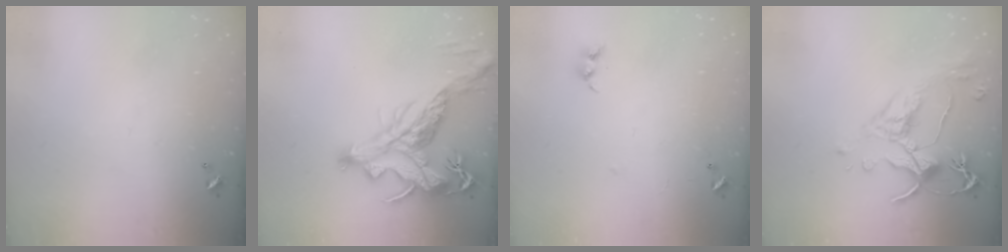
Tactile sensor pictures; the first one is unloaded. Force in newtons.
{"total": 4.6, "press": 4.2, "slide": 2.0}
{"total": 6.8, "press": 6.8, "slide": 0.2}
{"total": 2.6, "press": 2.2, "slide": 1.3}